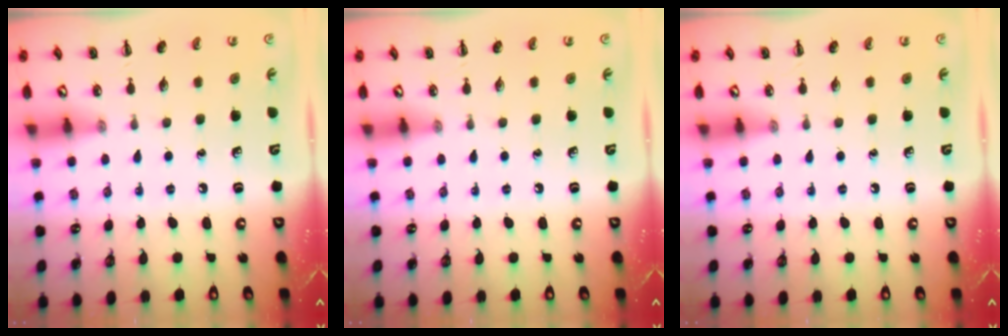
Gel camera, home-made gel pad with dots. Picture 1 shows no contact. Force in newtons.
{"total": 0.0}
{"total": 0.0}